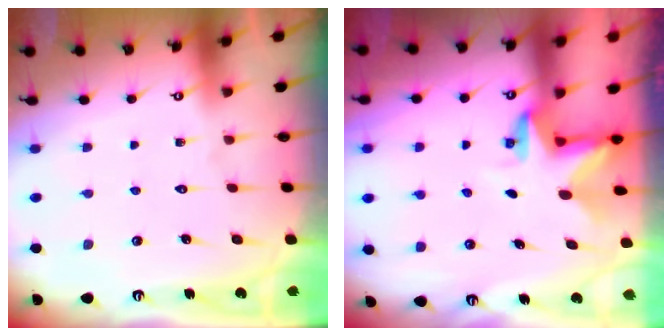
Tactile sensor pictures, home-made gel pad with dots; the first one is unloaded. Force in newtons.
{"total": 2.9, "press": 2.9, "slide": 0.3}